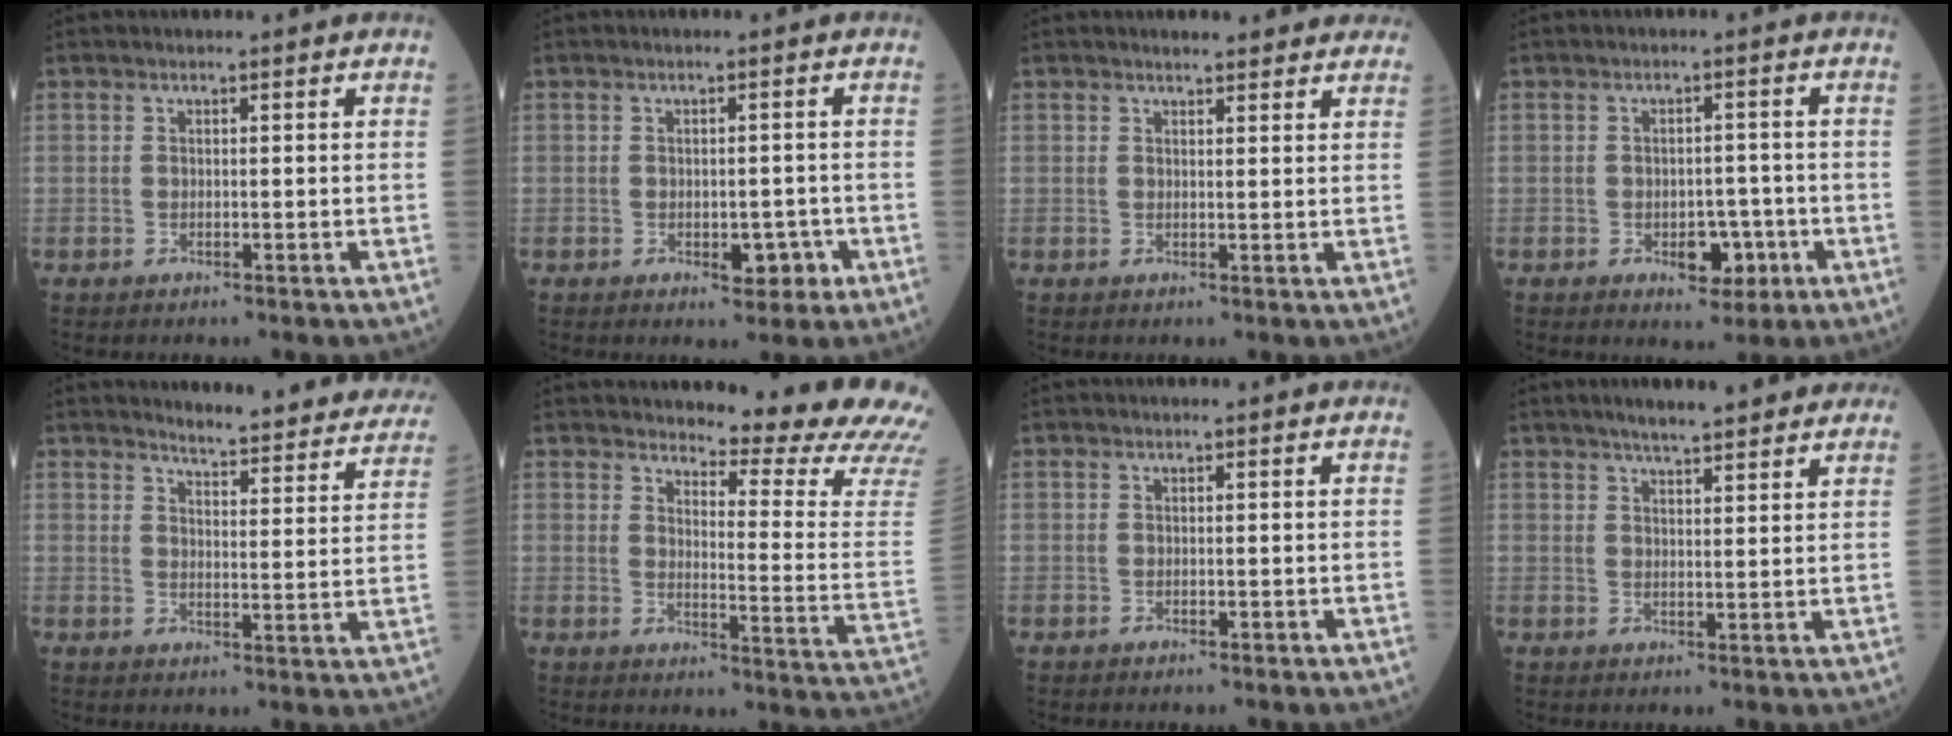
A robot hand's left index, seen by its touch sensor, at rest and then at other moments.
{"total": 3.5, "force": [-1.4, 2.0, 2.5], "torque": [-0.024, 0.005, -0.012]}
{"total": 5.4, "force": [4.8, 1.3, 2.2], "torque": [-0.021, 0.018, 0.051]}
{"total": 4.6, "force": [-1.9, 2.7, 3.2], "torque": [-0.036, 0.006, -0.019]}
{"total": 17.7, "force": [17.0, 2.3, 4.6], "torque": [-0.039, -0.065, 0.181]}
{"total": 15.8, "force": [14.9, -0.3, 5.3], "torque": [-0.073, -0.120, 0.162]}
{"total": 0.0}
{"total": 8.9, "force": [7.4, 1.4, 4.6], "torque": [-0.062, 0.023, 0.099]}